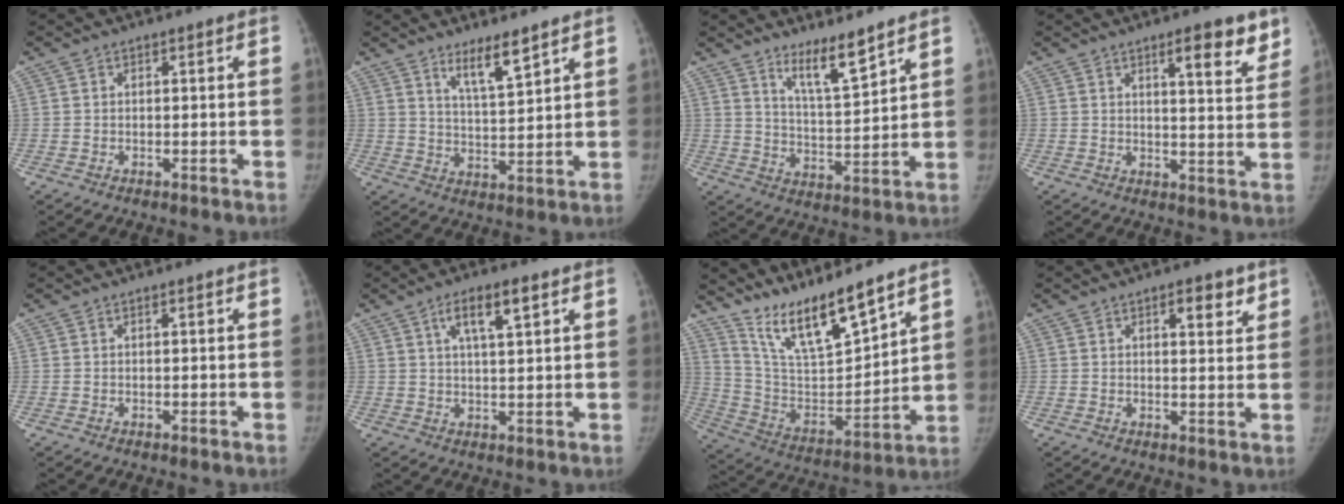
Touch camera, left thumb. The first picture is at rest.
{"total": 6.7, "force": [4.9, 0.9, 4.5], "torque": [-0.071, -0.043, 0.090]}
{"total": 8.2, "force": [6.3, 1.0, 5.2], "torque": [-0.083, -0.062, 0.119]}
{"total": 8.9, "force": [5.7, 2.2, 6.4], "torque": [-0.063, -0.033, 0.079]}
{"total": 0.0}
{"total": 6.5, "force": [3.2, 1.7, 5.4], "torque": [-0.089, -0.007, 0.057]}
{"total": 15.5, "force": [12.8, 2.4, 8.4], "torque": [-0.127, -0.079, 0.252]}
{"total": 5.0, "force": [2.9, 2.0, 3.5], "torque": [-0.032, -0.015, 0.040]}